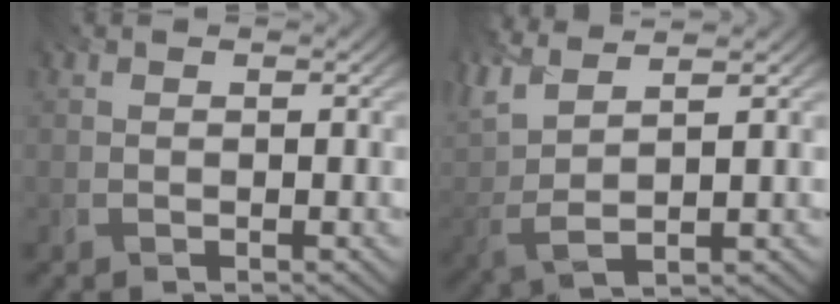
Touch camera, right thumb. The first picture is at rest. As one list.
[{"total": 6.8, "force": [1.5, 2.2, 6.3], "torque": [-0.155, 0.002, 0.022]}]